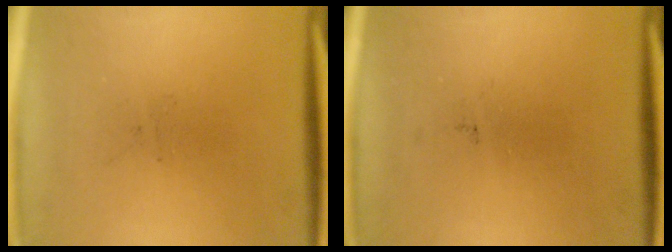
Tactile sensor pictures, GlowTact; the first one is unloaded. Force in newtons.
{"total": 0.0}